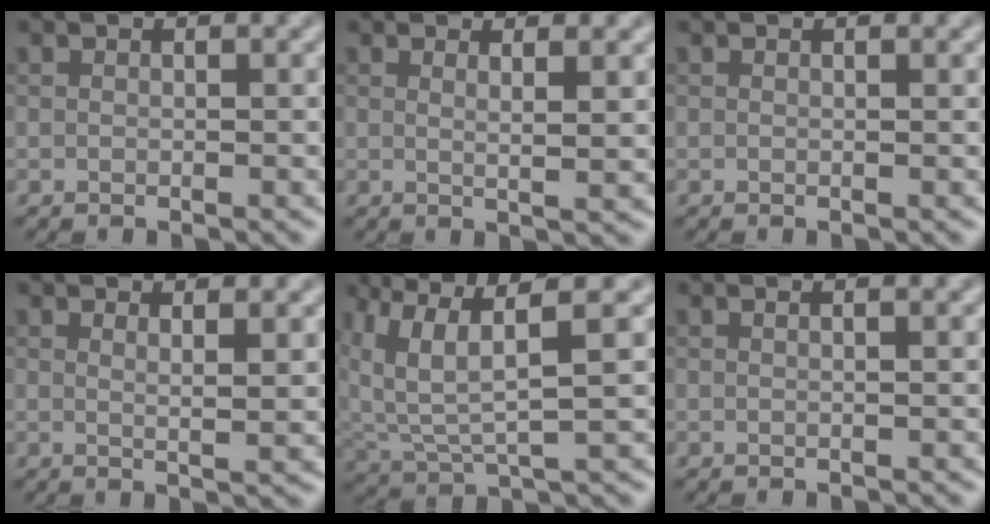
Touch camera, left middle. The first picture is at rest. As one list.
[{"total": 2.6, "force": [0.9, 0.7, 2.3], "torque": [-0.027, 0.004, 0.009]}, {"total": 0.6, "force": [0.3, 0.3, 0.5], "torque": [-0.001, 0.000, -0.001]}, {"total": 2.7, "force": [1.2, 0.7, 2.3], "torque": [-0.025, 0.002, 0.016]}, {"total": 5.7, "force": [2.6, 1.7, 4.8], "torque": [-0.111, -0.003, 0.062]}, {"total": 2.5, "force": [1.0, 1.3, 1.9], "torque": [0.000, 0.012, -0.014]}]